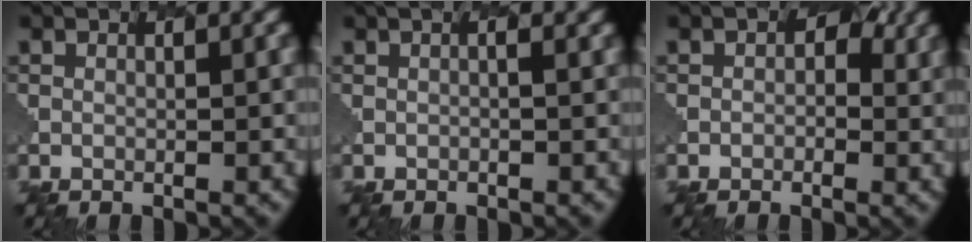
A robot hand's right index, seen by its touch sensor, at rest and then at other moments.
{"total": 1.3, "force": [0.1, 0.6, 1.1], "torque": [-0.005, 0.008, -0.013]}
{"total": 1.8, "force": [0.4, 1.8, -0.2], "torque": [-0.004, 0.001, -0.021]}